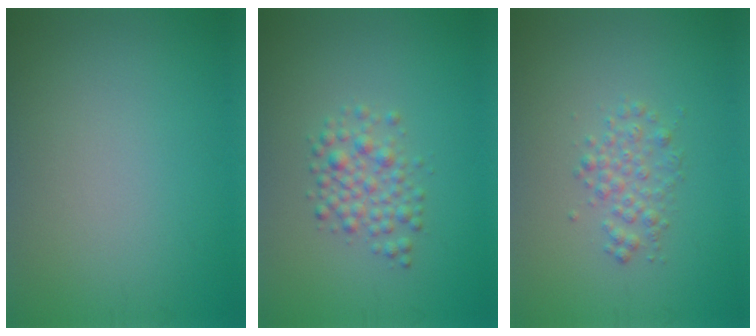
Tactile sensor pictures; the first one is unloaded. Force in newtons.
{"total": 2.6, "press": 2.6, "slide": 0.0}
{"total": 2.0, "press": 2.0, "slide": 0.0}